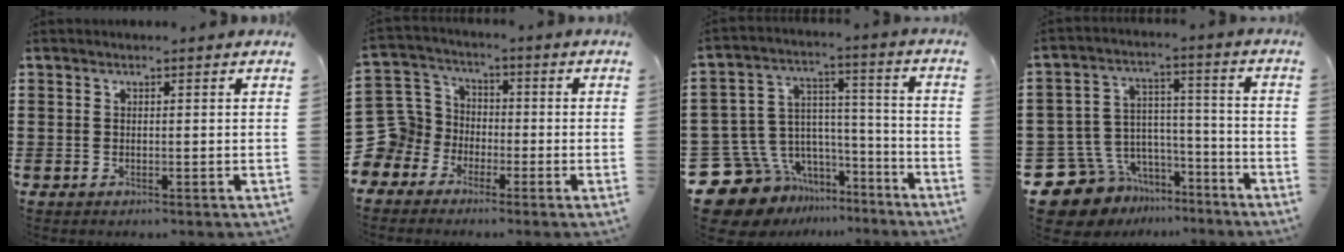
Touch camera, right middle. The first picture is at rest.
{"total": 8.8, "force": [-2.3, 8.4, 1.6], "torque": [-0.095, 0.005, -0.049]}
{"total": 10.4, "force": [-7.9, 6.7, 1.4], "torque": [-0.068, 0.006, -0.147]}
{"total": 9.6, "force": [-8.0, 5.3, 0.9], "torque": [-0.053, 0.005, -0.153]}